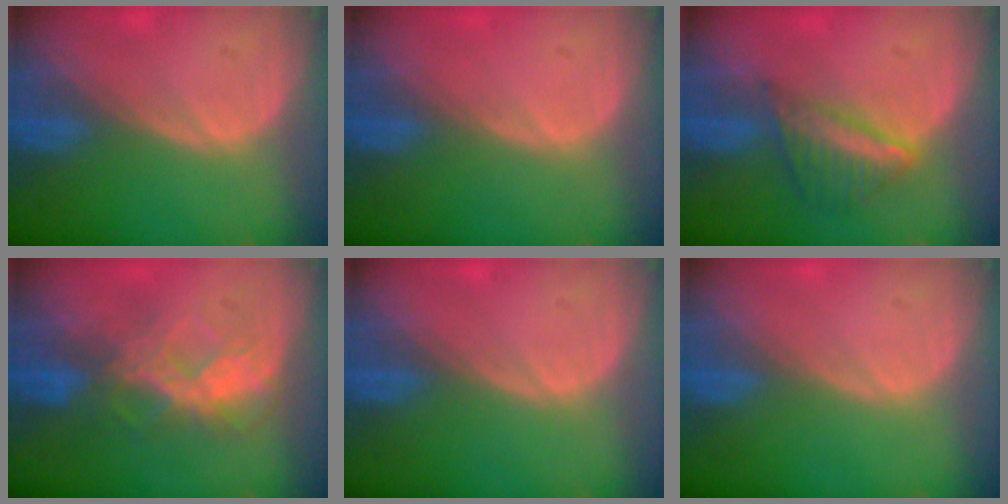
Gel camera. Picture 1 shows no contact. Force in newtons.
{"total": 0.0}
{"total": 6.2, "press": 5.4, "slide": 2.9}
{"total": 6.5, "press": 6.5, "slide": 0.4}
{"total": 0.0}
{"total": 0.0}